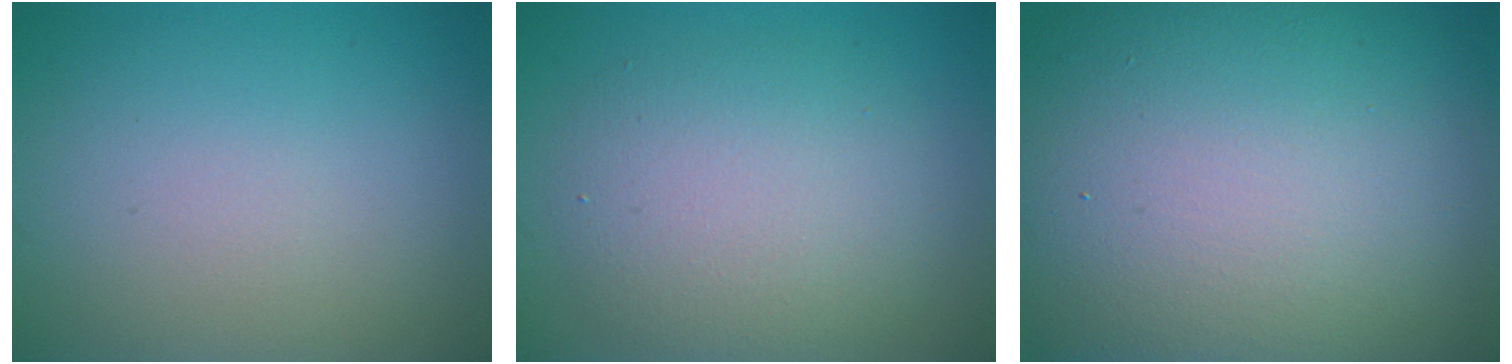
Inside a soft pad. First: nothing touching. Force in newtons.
{"total": 5.3, "press": 5.3, "slide": 0.1}
{"total": 19.0, "press": 18.9, "slide": 1.1}